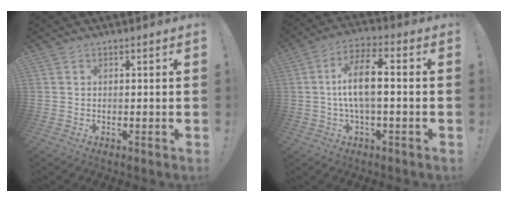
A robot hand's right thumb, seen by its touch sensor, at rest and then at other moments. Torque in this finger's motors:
{"motor_torque": [0.19, 0.32, 0.13, -0.03, 0.07]}